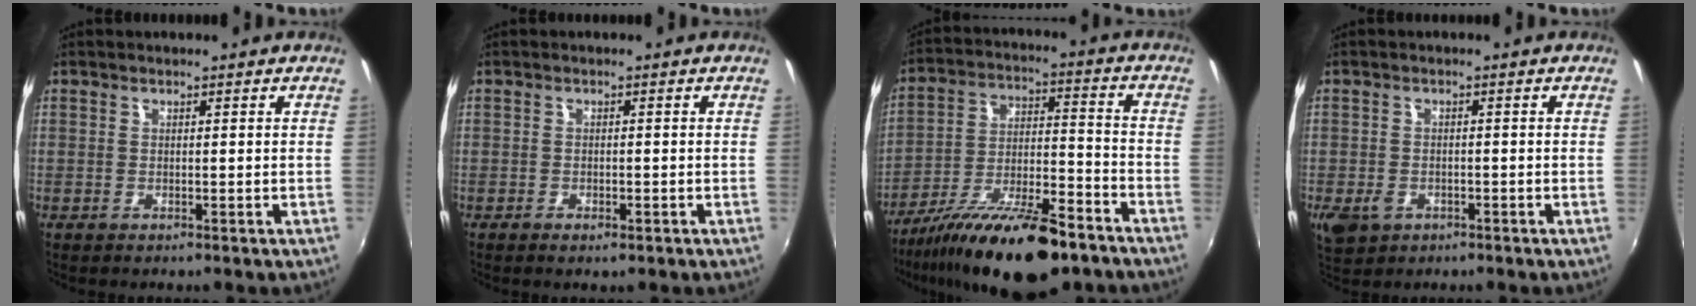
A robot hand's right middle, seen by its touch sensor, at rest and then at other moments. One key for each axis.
{"total": 1.9, "fx": -1.2, "fy": 0.9, "fz": 1.1, "tx": -0.021, "ty": -0.006, "tz": -0.020}
{"total": 21.0, "fx": -15.1, "fy": 5.5, "fz": 13.4, "tx": -0.243, "ty": -0.033, "tz": -0.249}
{"total": 5.4, "fx": -2.4, "fy": 4.0, "fz": 2.8, "tx": -0.064, "ty": -0.011, "tz": -0.039}